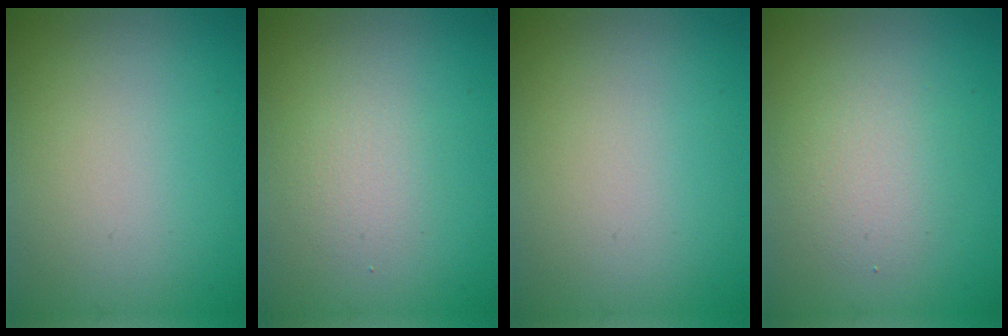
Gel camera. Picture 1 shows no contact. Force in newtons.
{"total": 1.6, "press": 1.6, "slide": 0.1}
{"total": 0.0}
{"total": 2.7, "press": 2.7, "slide": 0.1}